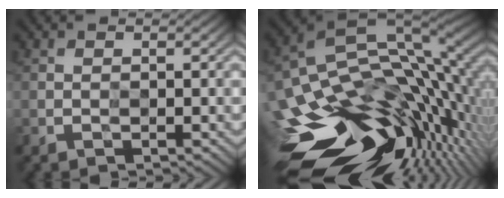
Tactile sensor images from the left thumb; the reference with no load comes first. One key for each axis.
{"total": 16.6, "fx": -4.7, "fy": 9.8, "fz": 12.5, "tx": -0.252, "ty": -0.024, "tz": -0.076}